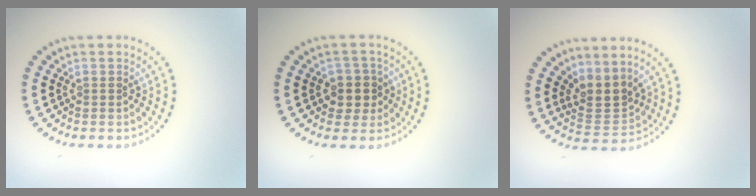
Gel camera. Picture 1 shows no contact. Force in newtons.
{"total": 2.7, "press": 2.5, "slide": 1.1}
{"total": 3.0, "press": 2.3, "slide": 1.9}